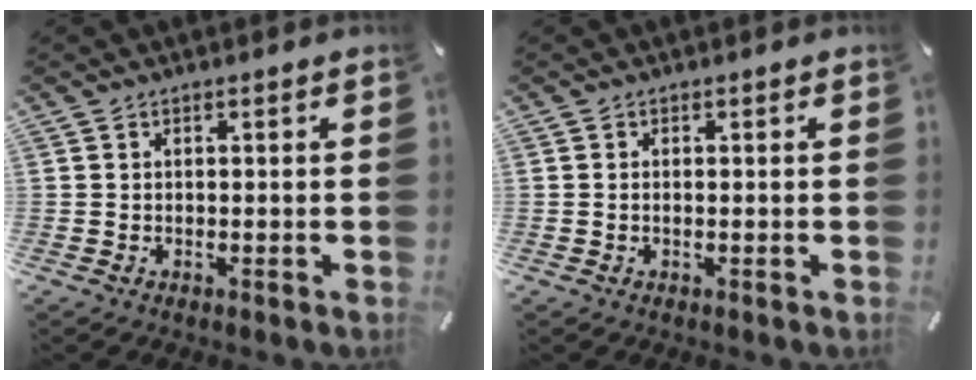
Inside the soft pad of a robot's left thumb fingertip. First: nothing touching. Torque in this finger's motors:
{"motor_torque": [-0.33, -0.15, -0.02, -0.08, -0.02]}